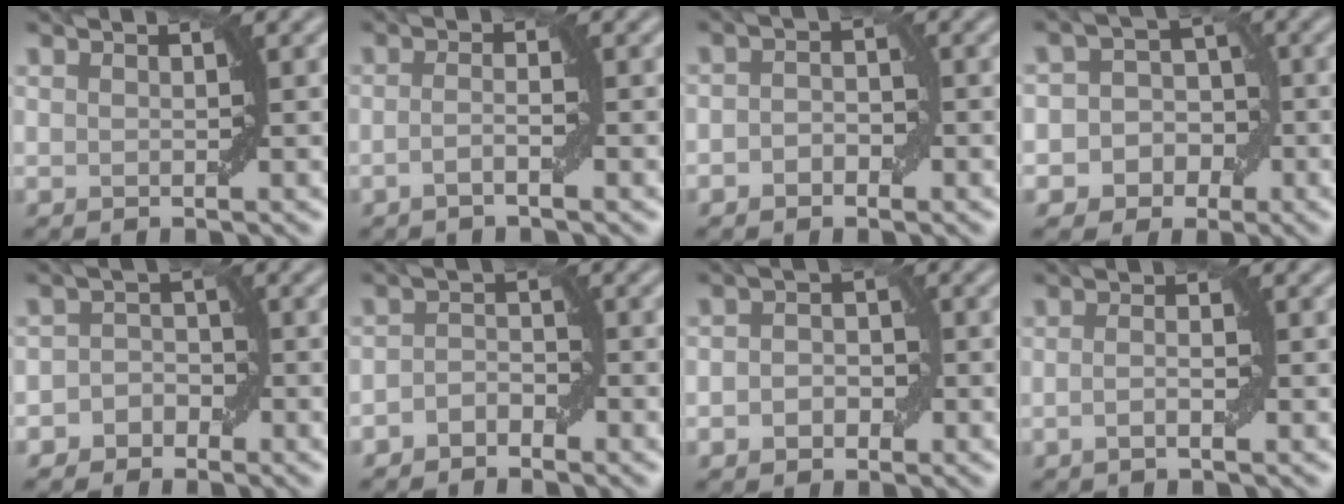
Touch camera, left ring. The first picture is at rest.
{"total": 1.6, "force": [-0.7, 0.2, 1.4], "torque": [-0.029, 0.002, -0.016]}
{"total": 1.9, "force": [-0.7, 1.3, 1.2], "torque": [-0.021, 0.003, -0.016]}
{"total": 6.3, "force": [-1.9, 5.7, 1.7], "torque": [-0.008, 0.024, -0.058]}
{"total": 2.3, "force": [-1.2, 1.9, 0.6], "torque": [0.020, 0.008, -0.028]}
{"total": 1.7, "force": [-1.3, 0.9, 0.7], "torque": [-0.014, 0.009, -0.026]}
{"total": 2.6, "force": [-0.7, 1.9, 1.6], "torque": [-0.017, 0.002, -0.018]}
{"total": 1.6, "force": [-0.5, 0.2, 1.5], "torque": [-0.029, -0.001, -0.011]}